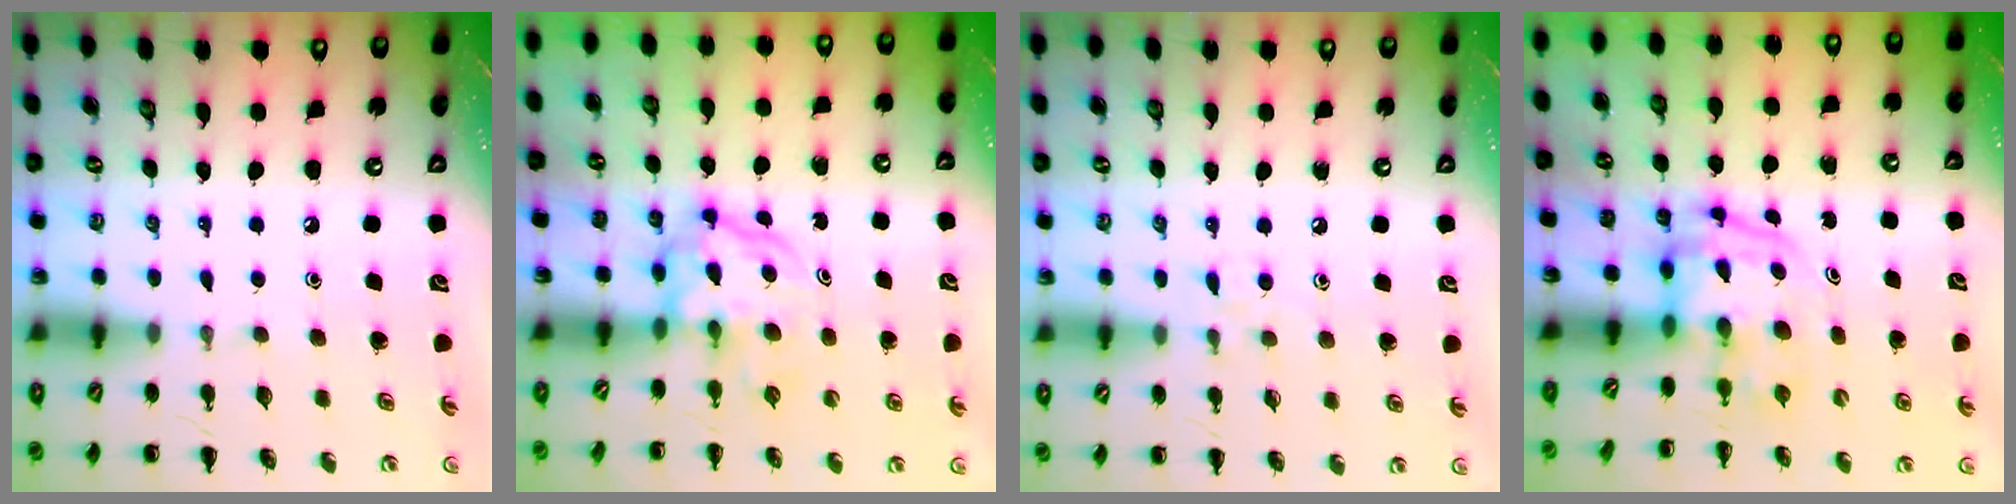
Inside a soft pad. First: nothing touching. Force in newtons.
{"total": 3.9, "press": 3.9, "slide": 0.5}
{"total": 6.7, "press": 6.2, "slide": 2.5}
{"total": 3.8, "press": 3.7, "slide": 0.8}